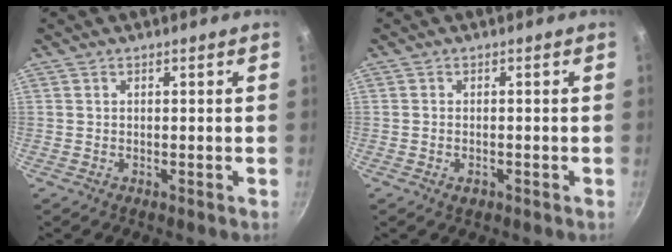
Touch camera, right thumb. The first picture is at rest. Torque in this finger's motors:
{"motor_torque": [-0.33, -0.06, -0.17, -0.32, 0.01]}